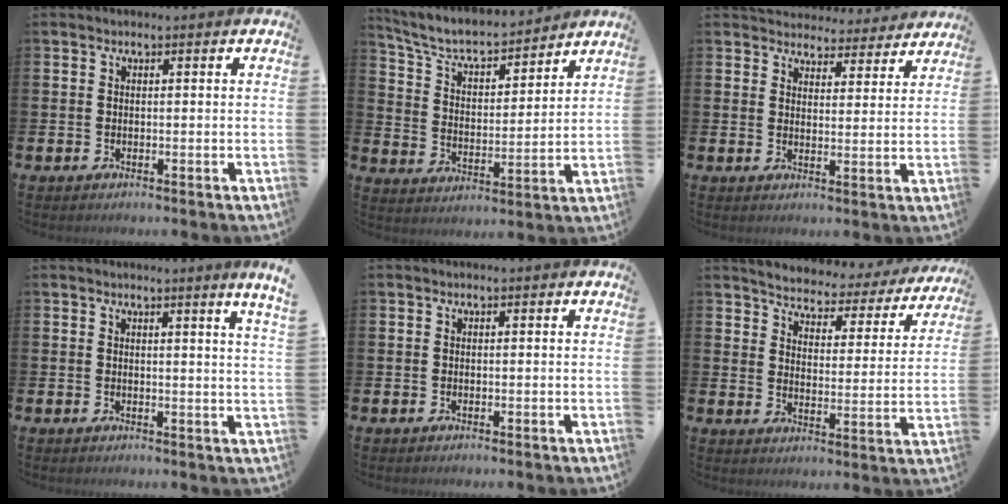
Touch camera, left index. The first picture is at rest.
{"total": 6.6, "force": [6.1, 1.6, 2.0], "torque": [-0.072, -0.046, 0.100]}
{"total": 4.5, "force": [4.3, 1.3, -0.1], "torque": [-0.004, -0.037, 0.073]}
{"total": 2.0, "force": [1.7, -0.8, 0.6], "torque": [-0.008, -0.014, 0.029]}
{"total": 0.0}
{"total": 3.7, "force": [3.5, 0.9, 0.4], "torque": [-0.032, -0.037, 0.051]}